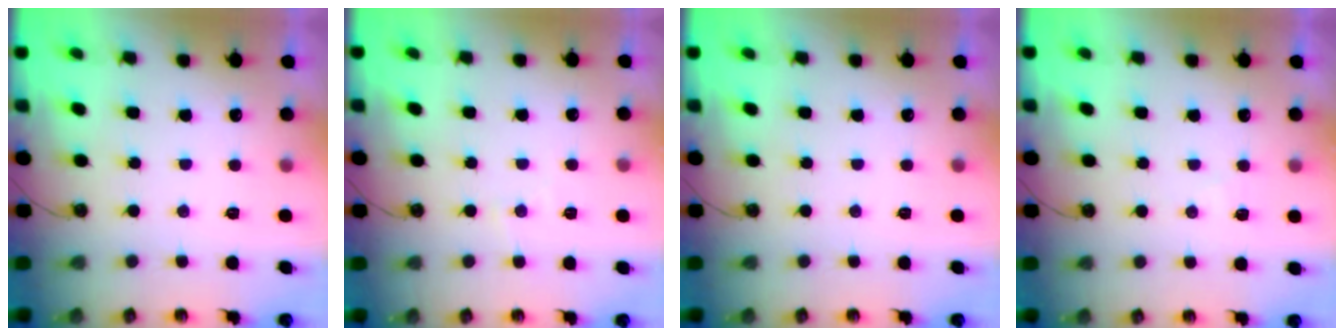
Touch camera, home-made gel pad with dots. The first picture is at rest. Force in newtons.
{"total": 3.0, "press": 2.9, "slide": 0.6}
{"total": 0.0}
{"total": 5.5, "press": 5.5, "slide": 0.7}